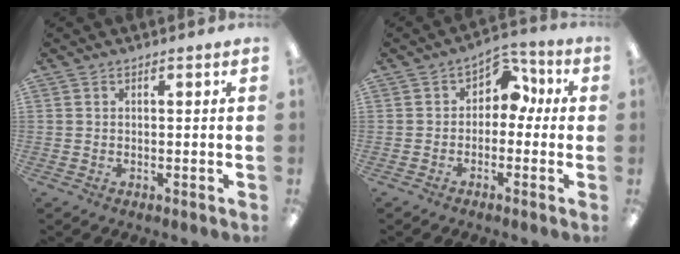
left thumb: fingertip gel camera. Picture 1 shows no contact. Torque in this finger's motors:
{"motor_torque": [-0.32, 0.42, -0.07, -0.04, 0.00]}